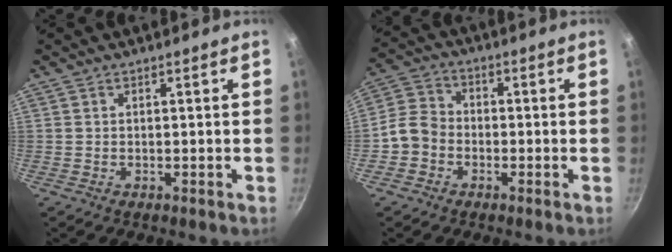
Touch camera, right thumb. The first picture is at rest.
{"total": 6.2, "force": [-2.2, 5.2, 2.7], "torque": [-0.031, 0.026, -0.059]}